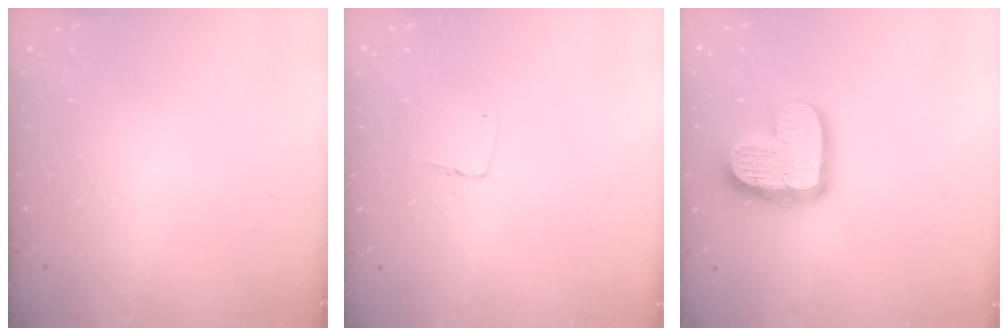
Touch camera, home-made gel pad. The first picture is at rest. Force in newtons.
{"total": 4.4, "press": 4.4, "slide": 0.3}
{"total": 17.1, "press": 17.0, "slide": 1.5}